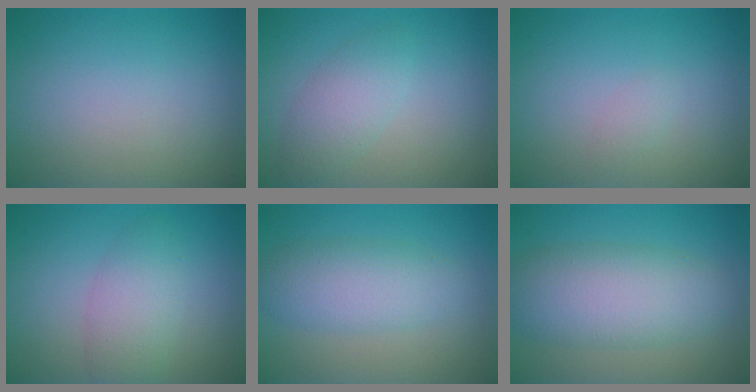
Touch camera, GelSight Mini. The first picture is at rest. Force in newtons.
{"total": 2.7, "press": 2.7, "slide": 0.0}
{"total": 0.7, "press": 0.7, "slide": 0.0}
{"total": 3.2, "press": 3.2, "slide": 0.3}
{"total": 4.2, "press": 4.2, "slide": 0.0}
{"total": 6.4, "press": 6.4, "slide": 0.2}